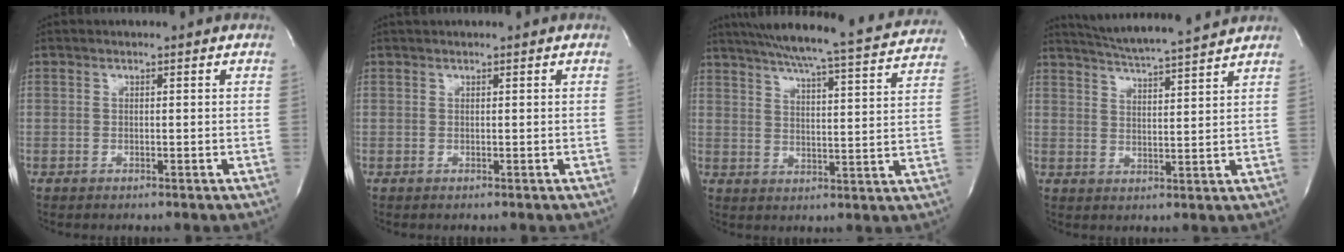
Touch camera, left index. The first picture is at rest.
{"total": 0.7, "force": [0.6, 0.0, 0.2], "torque": [-0.005, 0.014, 0.015]}
{"total": 23.1, "force": [21.3, 0.8, 9.1], "torque": [-0.151, -0.033, 0.270]}
{"total": 11.8, "force": [10.9, -0.6, 4.4], "torque": [-0.082, 0.005, 0.161]}